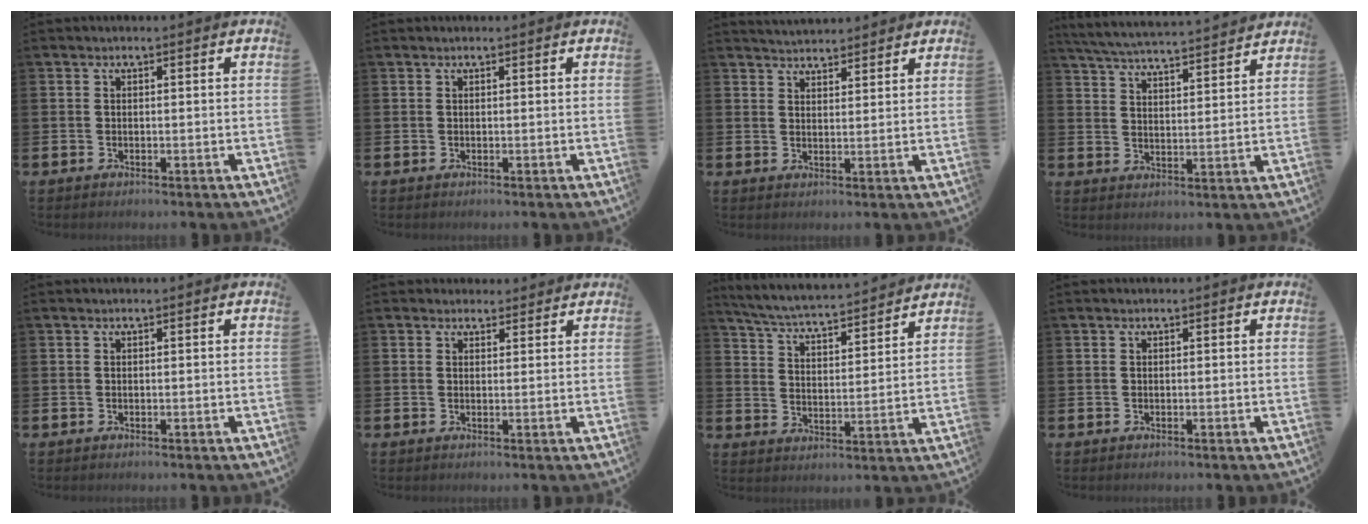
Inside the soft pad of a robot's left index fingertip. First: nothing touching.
{"total": 0.0}
{"total": 3.5, "force": [3.4, 0.6, -0.2], "torque": [-0.002, -0.016, 0.063]}
{"total": 5.6, "force": [5.5, 0.0, 1.0], "torque": [-0.043, -0.041, 0.096]}
{"total": 0.0}
{"total": 2.1, "force": [2.0, 0.8, -0.2], "torque": [0.009, -0.004, 0.035]}
{"total": 5.6, "force": [5.4, 0.0, 1.2], "torque": [-0.049, -0.045, 0.091]}
{"total": 0.0}